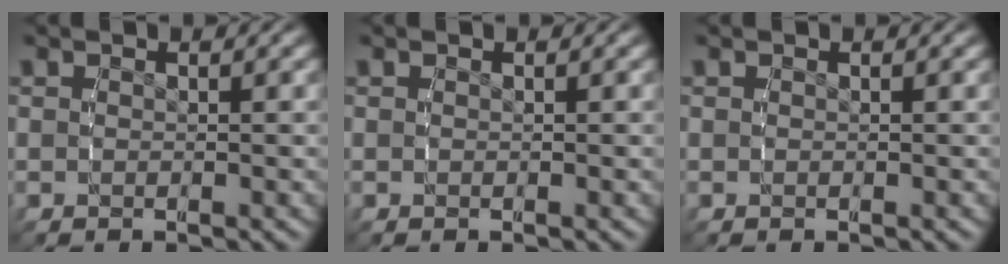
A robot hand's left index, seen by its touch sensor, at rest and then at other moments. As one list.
[{"total": 0.0}, {"total": 0.0}]